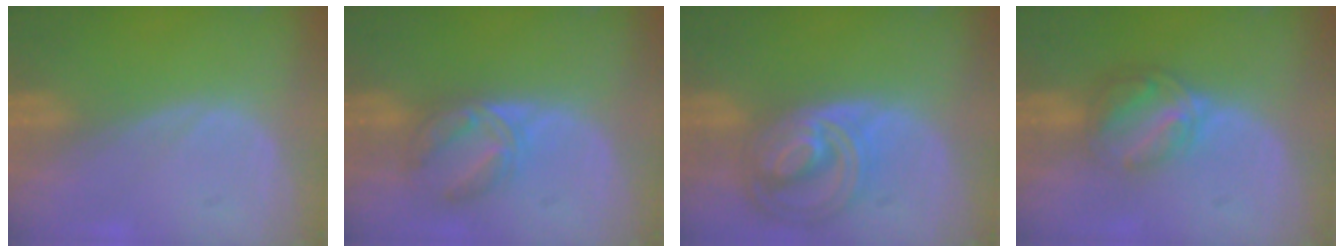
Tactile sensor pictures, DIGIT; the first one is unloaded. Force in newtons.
{"total": 5.5, "press": 5.4, "slide": 1.1}
{"total": 8.7, "press": 7.5, "slide": 4.3}
{"total": 6.4, "press": 5.4, "slide": 3.3}